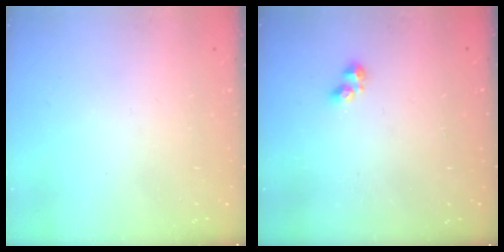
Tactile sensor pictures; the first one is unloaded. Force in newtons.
{"total": 2.3, "press": 2.3, "slide": 0.5}